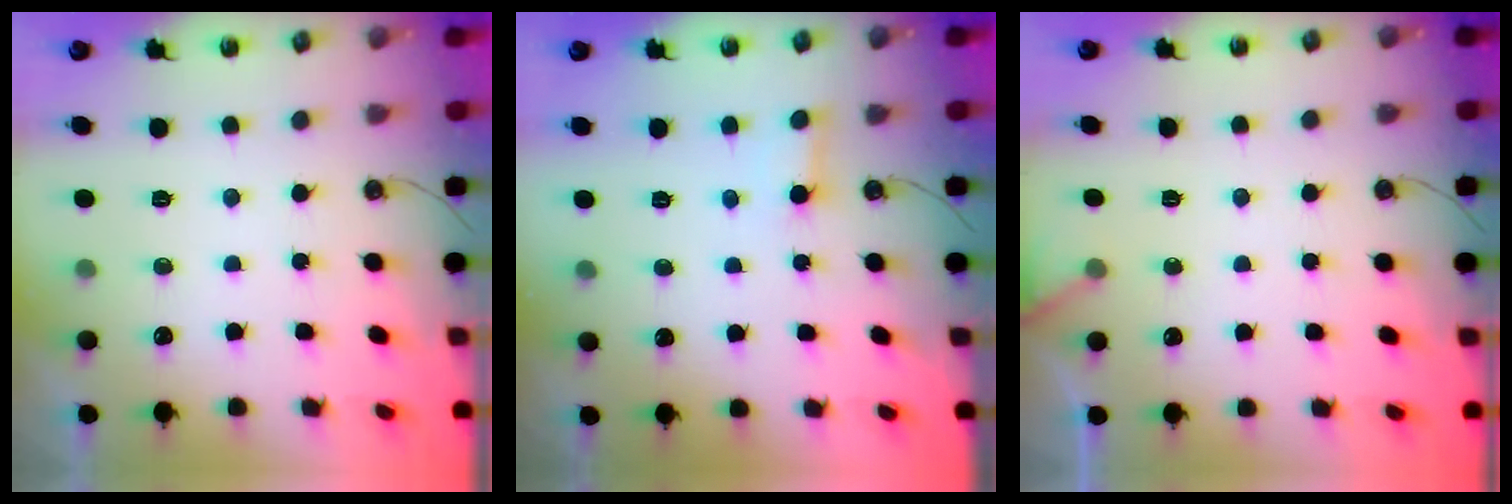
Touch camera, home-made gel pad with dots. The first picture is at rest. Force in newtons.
{"total": 2.2, "press": 2.2, "slide": 0.1}
{"total": 2.3, "press": 2.3, "slide": 0.1}